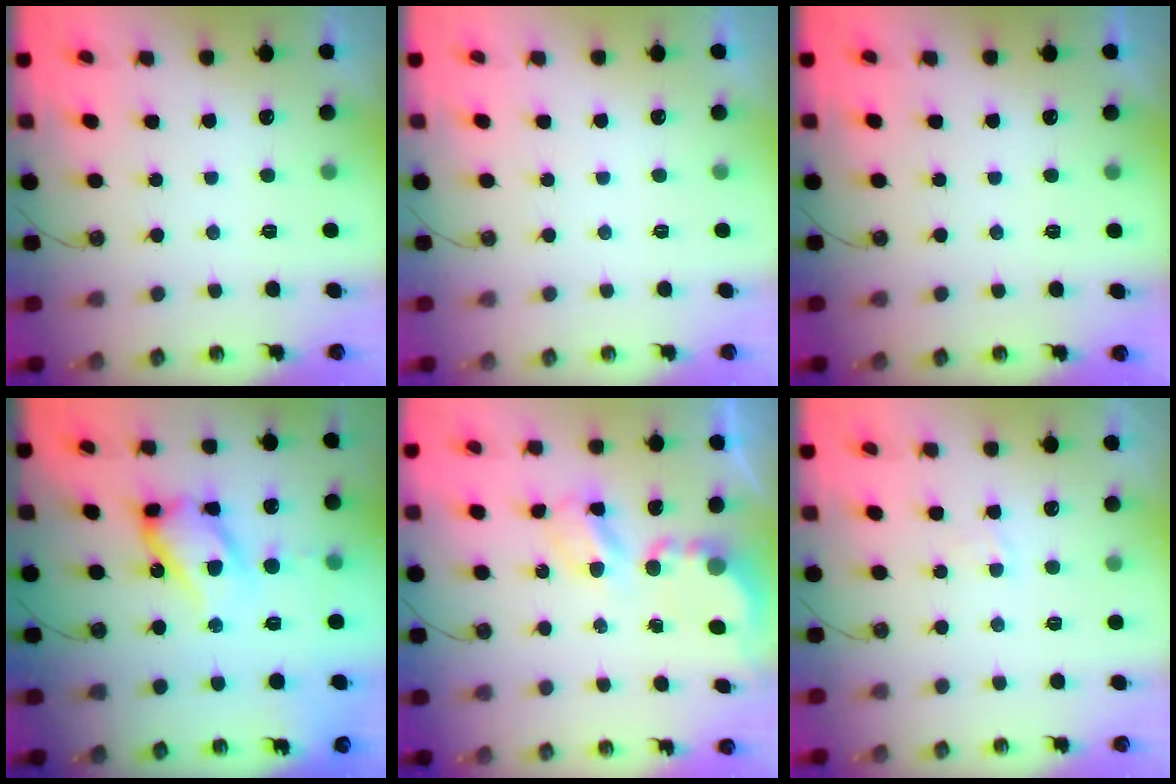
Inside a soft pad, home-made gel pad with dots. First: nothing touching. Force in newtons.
{"total": 0.0}
{"total": 0.0}
{"total": 16.3, "press": 16.2, "slide": 1.4}
{"total": 5.2, "press": 5.2, "slide": 0.2}
{"total": 2.9, "press": 2.9, "slide": 0.4}